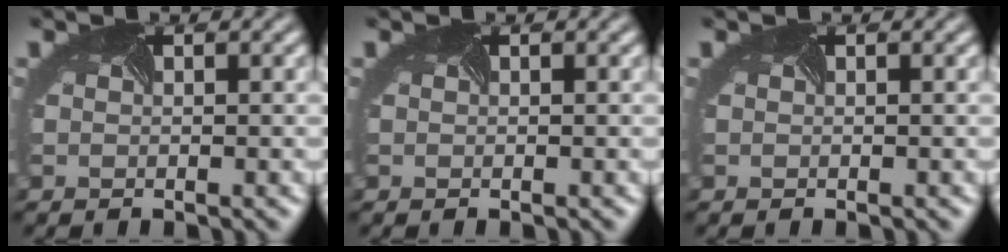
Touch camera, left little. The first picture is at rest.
{"total": 0.0}
{"total": 0.0}